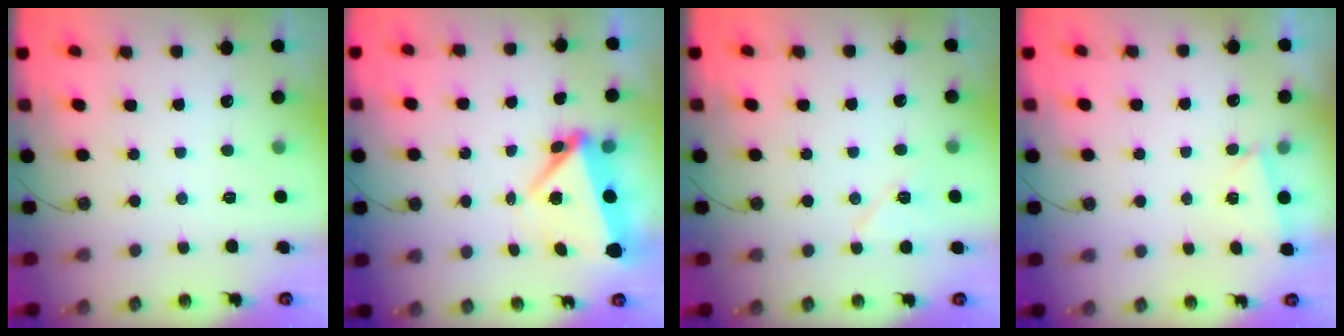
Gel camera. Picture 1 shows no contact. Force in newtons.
{"total": 5.8, "press": 5.4, "slide": 2.1}
{"total": 7.0, "press": 7.0, "slide": 1.1}
{"total": 1.0, "press": 0.9, "slide": 0.4}